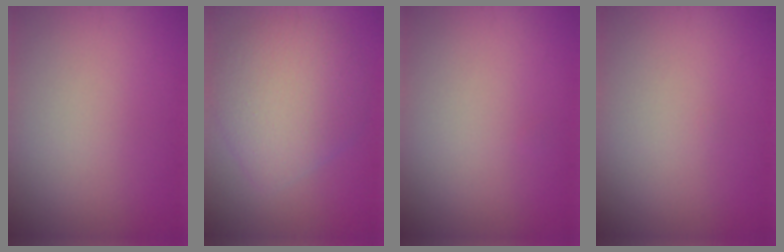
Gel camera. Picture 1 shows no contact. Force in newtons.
{"total": 5.9, "press": 5.9, "slide": 0.2}
{"total": 0.0}
{"total": 0.0}